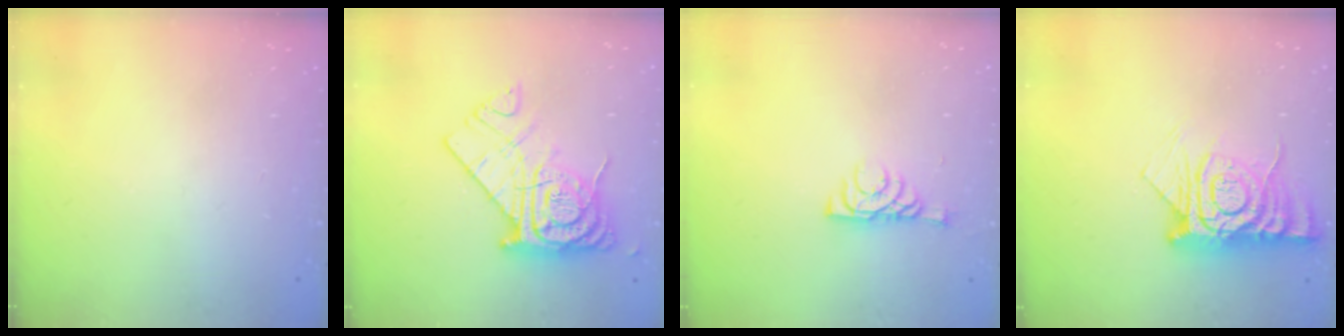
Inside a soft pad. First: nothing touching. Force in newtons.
{"total": 15.3, "press": 15.2, "slide": 1.5}
{"total": 6.0, "press": 6.0, "slide": 0.7}
{"total": 12.8, "press": 12.8, "slide": 1.0}